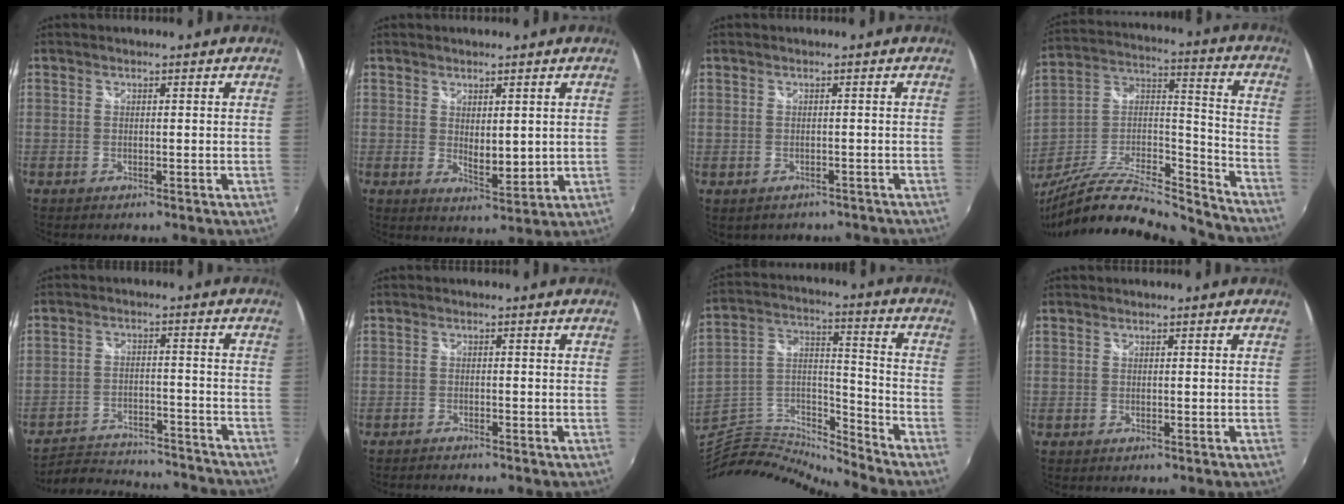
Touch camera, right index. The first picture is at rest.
{"total": 4.8, "force": [1.5, 2.4, 3.9], "torque": [-0.061, -0.012, 0.031]}
{"total": 3.6, "force": [-2.3, 2.4, 1.2], "torque": [-0.026, -0.008, -0.024]}
{"total": 24.1, "force": [-21.0, 4.9, 10.8], "torque": [-0.191, -0.005, -0.352]}
{"total": 19.9, "force": [-18.2, 5.0, 6.2], "torque": [-0.135, 0.009, -0.243]}
{"total": 2.4, "force": [-2.3, 0.1, 0.5], "torque": [-0.026, -0.010, -0.042]}
{"total": 13.1, "force": [-12.9, 0.5, 2.5], "torque": [-0.057, 0.027, -0.264]}
{"total": 0.0}